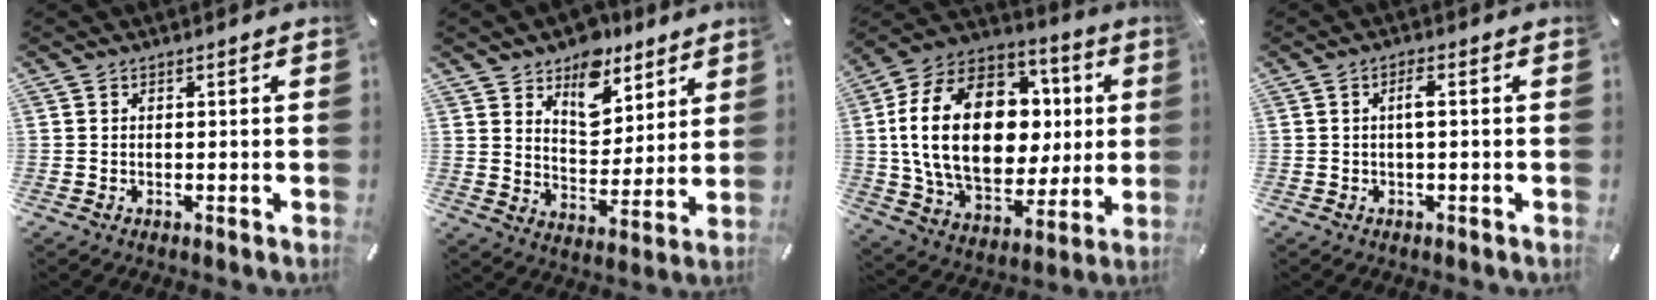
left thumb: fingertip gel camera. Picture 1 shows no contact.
{"total": 11.1, "force": [7.8, 7.3, 2.8], "torque": [-0.037, -0.067, 0.143]}
{"total": 26.0, "force": [2.4, 17.6, 18.9], "torque": [-0.380, -0.005, 0.051]}
{"total": 2.9, "force": [0.0, 0.5, 2.9], "torque": [-0.056, 0.004, -0.002]}